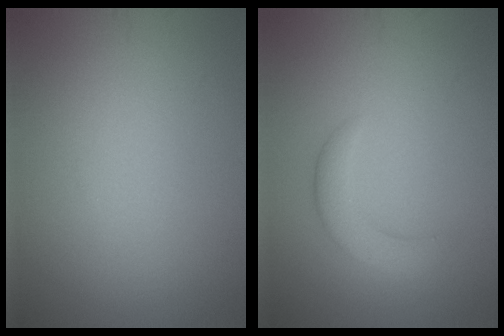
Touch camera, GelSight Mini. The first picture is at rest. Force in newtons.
{"total": 2.8, "press": 2.8, "slide": 0.2}